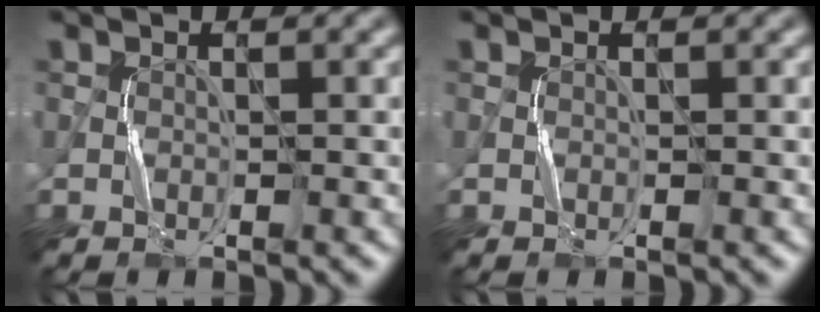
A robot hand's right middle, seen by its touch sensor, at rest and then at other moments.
{"total": 0.0}